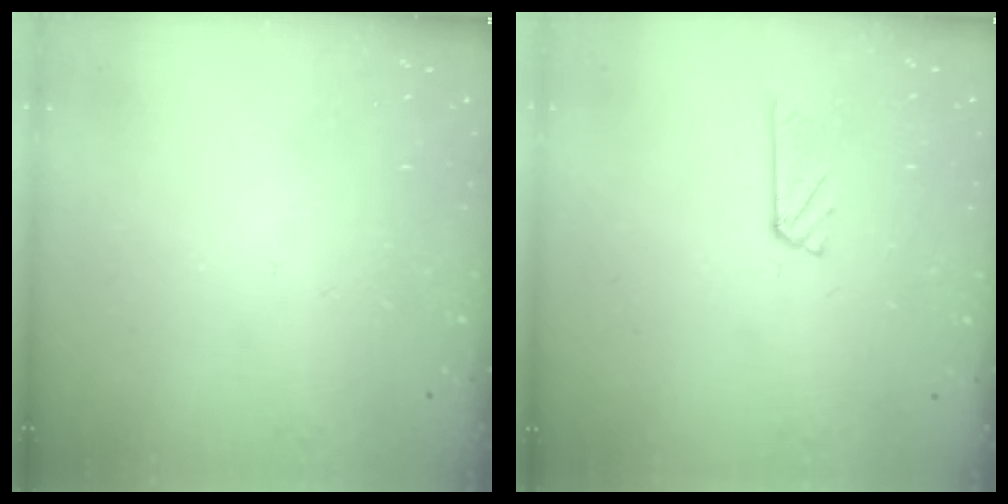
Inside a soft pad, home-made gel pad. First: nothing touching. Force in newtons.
{"total": 5.7, "press": 5.7, "slide": 0.2}